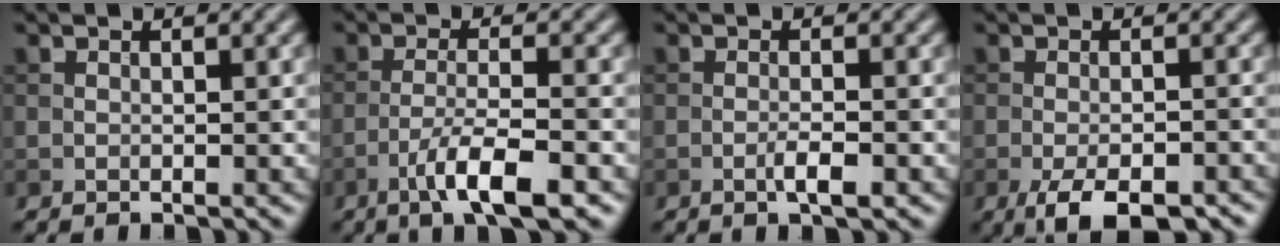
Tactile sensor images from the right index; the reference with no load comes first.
{"total": 5.5, "force": [-3.1, 1.0, 4.4], "torque": [-0.077, 0.002, -0.058]}
{"total": 1.9, "force": [-0.9, 0.3, 1.7], "torque": [-0.029, 0.003, -0.018]}
{"total": 5.9, "force": [-3.7, 2.0, 4.2], "torque": [-0.070, -0.008, -0.058]}